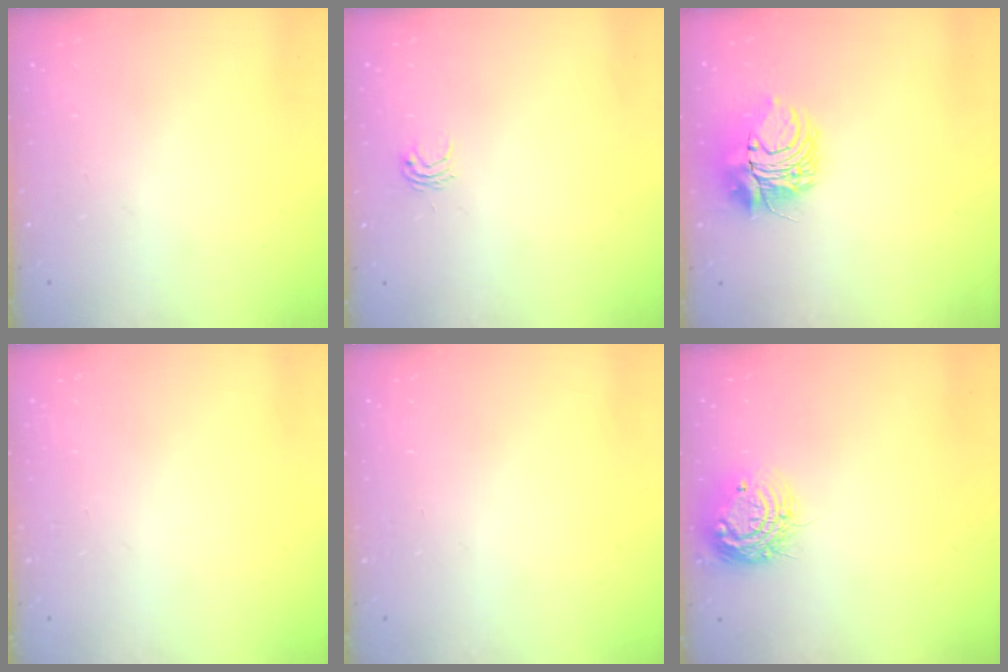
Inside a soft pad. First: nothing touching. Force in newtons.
{"total": 2.9, "press": 2.9, "slide": 0.2}
{"total": 9.1, "press": 9.1, "slide": 1.1}
{"total": 0.0}
{"total": 0.0}
{"total": 11.0, "press": 10.9, "slide": 0.8}